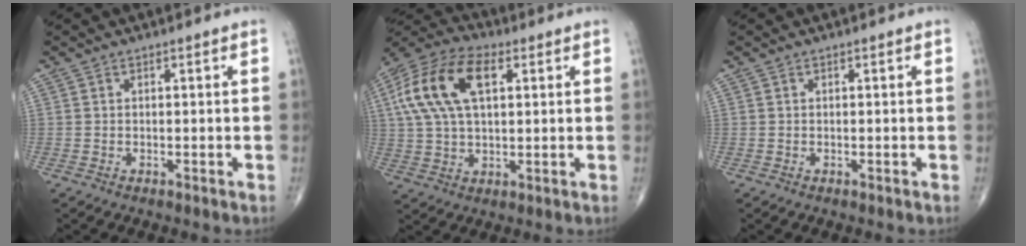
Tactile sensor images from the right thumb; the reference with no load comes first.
{"total": 16.4, "force": [4.6, 8.9, 13.0], "torque": [-0.257, 0.020, 0.079]}
{"total": 0.0}